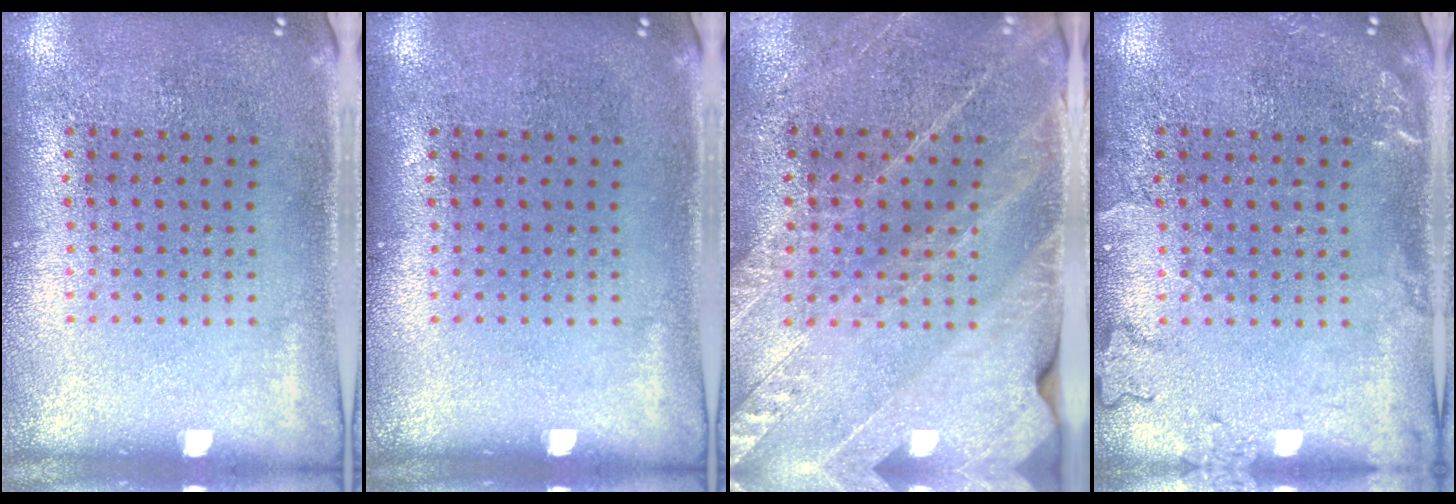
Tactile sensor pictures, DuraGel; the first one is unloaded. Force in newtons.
{"total": 0.0}
{"total": 2.7, "press": 2.7, "slide": 0.1}
{"total": 1.9, "press": 1.9, "slide": 0.3}